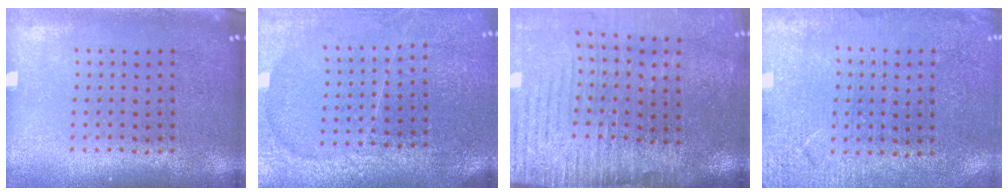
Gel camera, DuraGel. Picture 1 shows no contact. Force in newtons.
{"total": 3.6, "press": 3.3, "slide": 1.4}
{"total": 4.4, "press": 3.8, "slide": 2.3}
{"total": 2.6, "press": 2.6, "slide": 0.2}